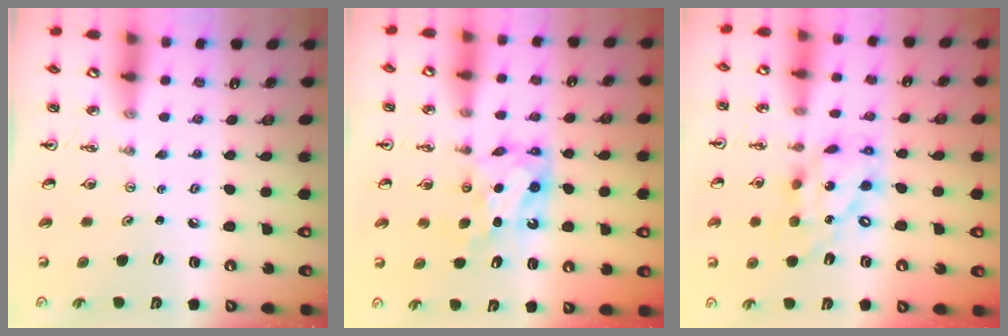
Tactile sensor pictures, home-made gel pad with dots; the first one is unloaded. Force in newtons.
{"total": 6.6, "press": 6.6, "slide": 0.4}
{"total": 14.7, "press": 14.7, "slide": 1.2}